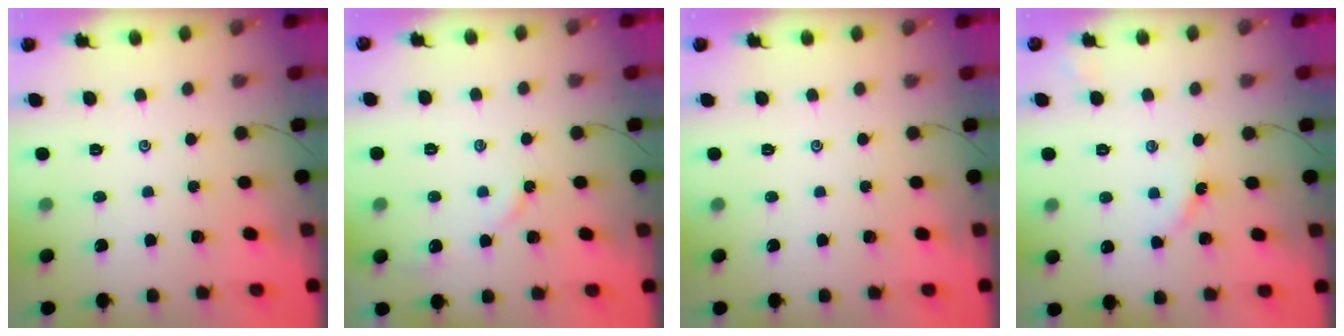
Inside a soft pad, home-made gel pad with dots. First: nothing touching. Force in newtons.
{"total": 4.0, "press": 4.0, "slide": 0.5}
{"total": 0.0}
{"total": 3.2, "press": 3.2, "slide": 0.4}